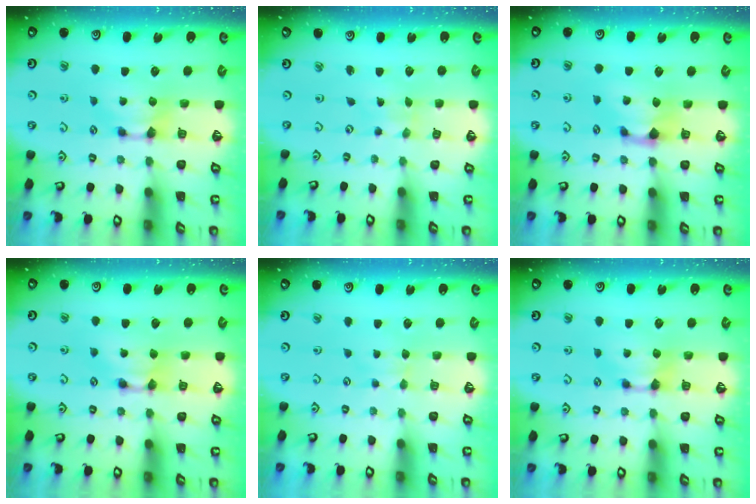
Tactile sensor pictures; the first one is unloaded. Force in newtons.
{"total": 5.3, "press": 5.3, "slide": 0.7}
{"total": 1.2, "press": 0.4, "slide": 1.1}
{"total": 1.4, "press": 1.4, "slide": 0.1}
{"total": 2.7, "press": 2.7, "slide": 0.4}
{"total": 0.0}